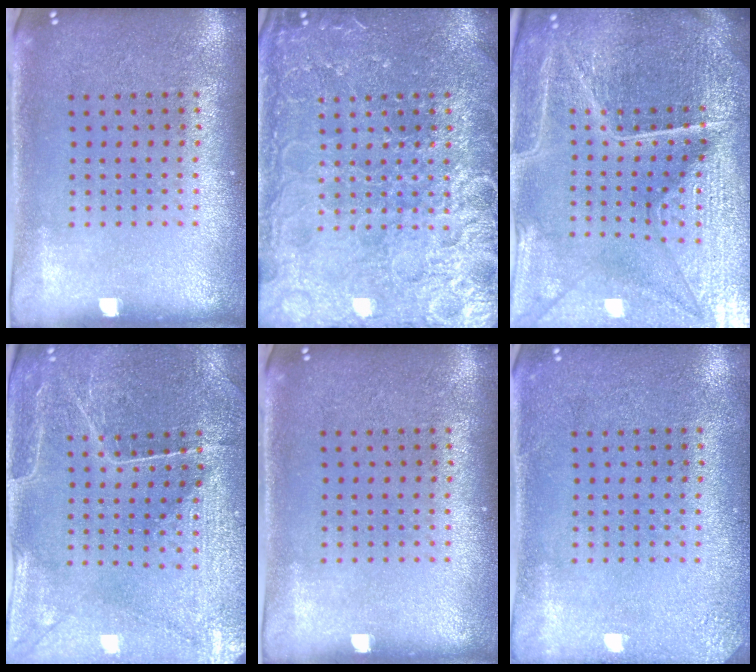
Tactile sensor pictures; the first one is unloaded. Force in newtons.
{"total": 6.9, "press": 6.8, "slide": 0.9}
{"total": 6.2, "press": 5.5, "slide": 2.8}
{"total": 1.3, "press": 1.3, "slide": 0.3}
{"total": 0.0}
{"total": 1.9, "press": 1.9, "slide": 0.2}